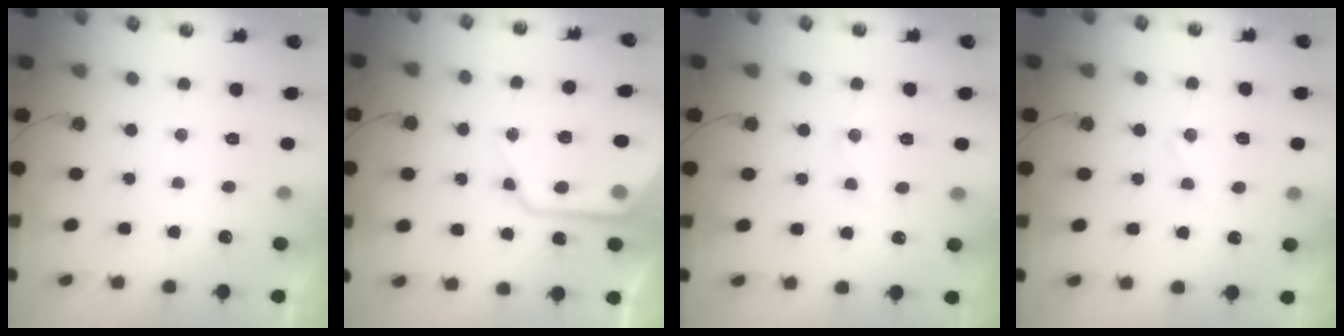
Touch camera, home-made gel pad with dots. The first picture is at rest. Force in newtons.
{"total": 16.8, "press": 16.7, "slide": 1.9}
{"total": 7.2, "press": 7.1, "slide": 0.6}
{"total": 8.4, "press": 8.4, "slide": 0.6}